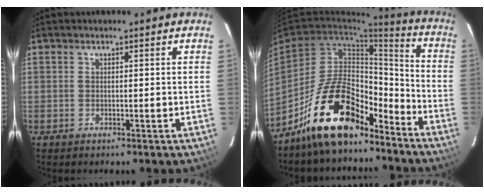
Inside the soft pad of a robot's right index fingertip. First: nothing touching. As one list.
[{"total": 18.6, "force": [-13.7, 7.6, 10.1], "torque": [-0.185, 0.032, -0.223]}]